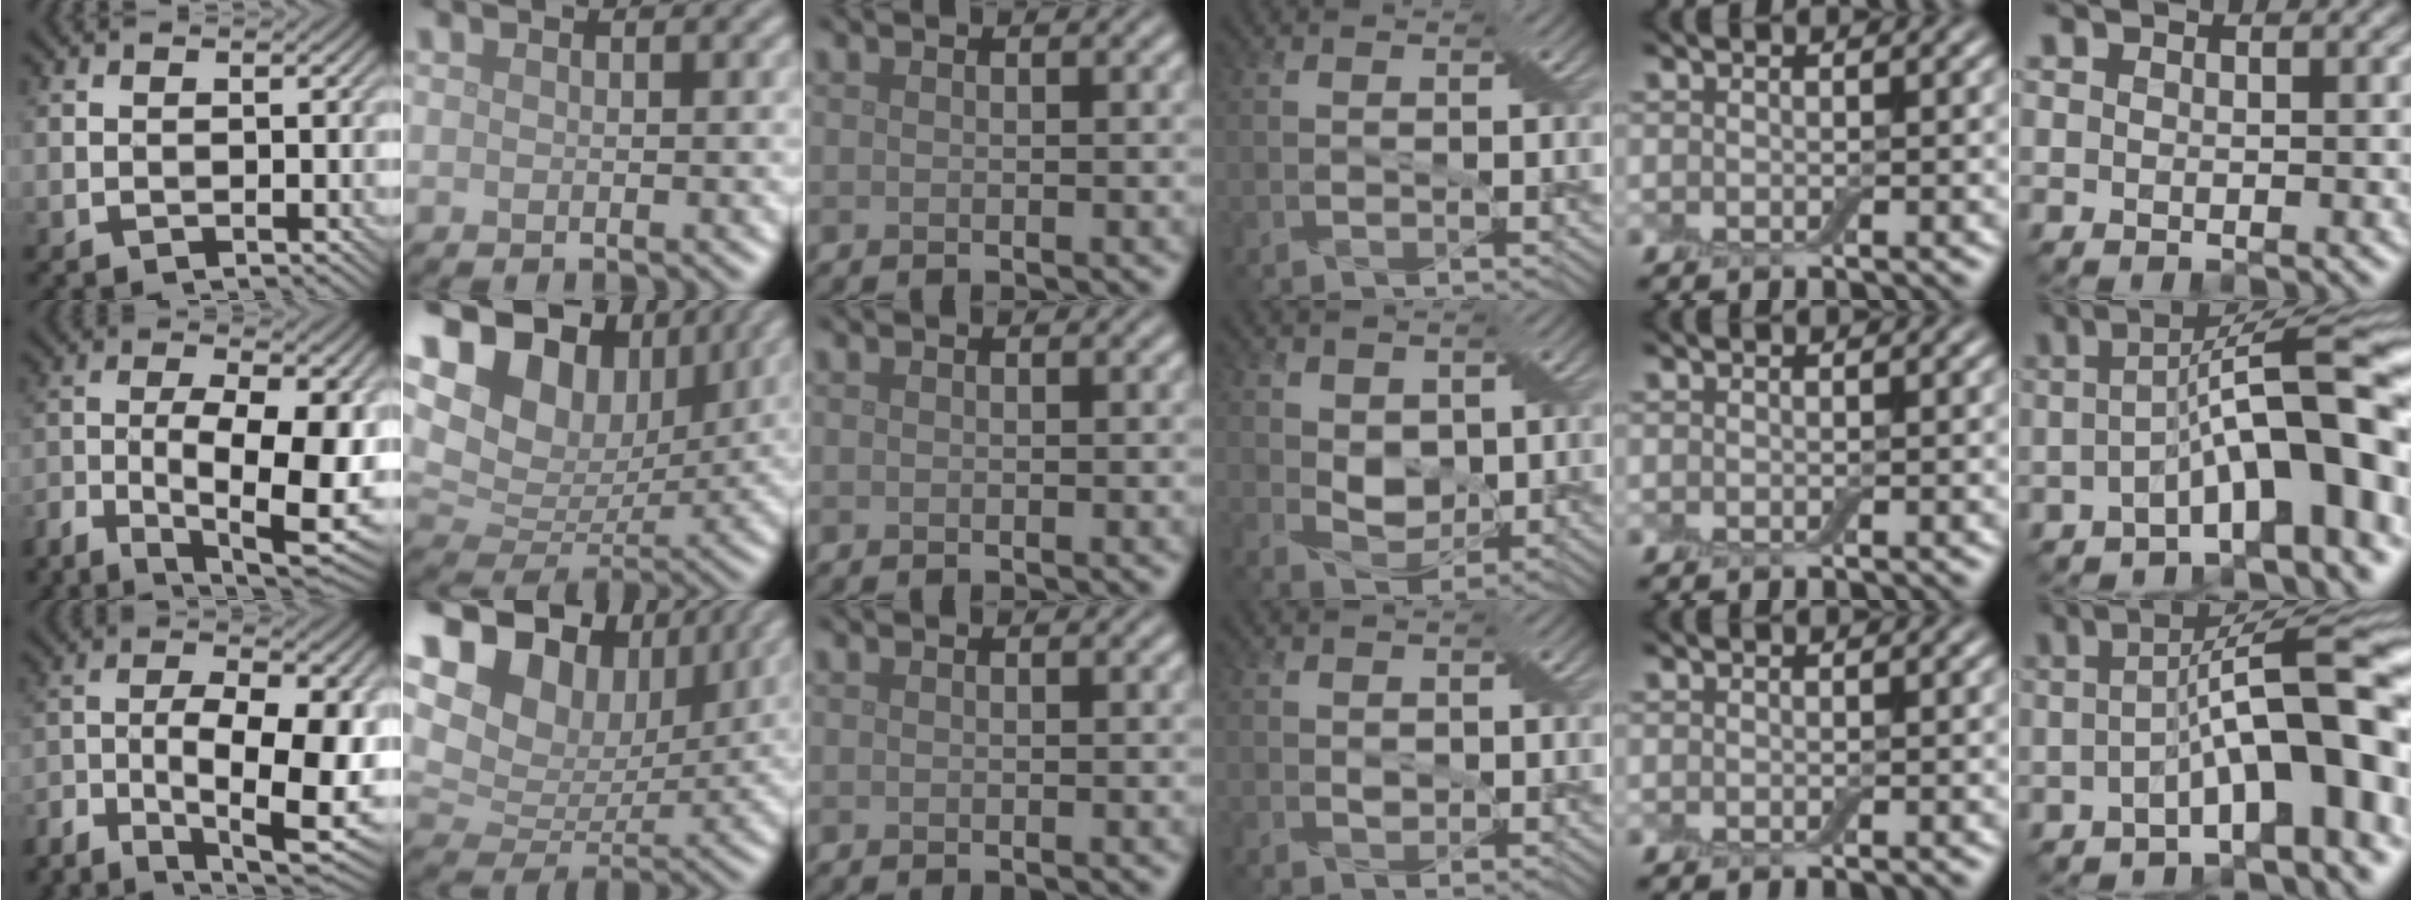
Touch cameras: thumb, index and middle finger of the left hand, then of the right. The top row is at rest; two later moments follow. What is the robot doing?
{"motion": "extract", "object": "backpack"}